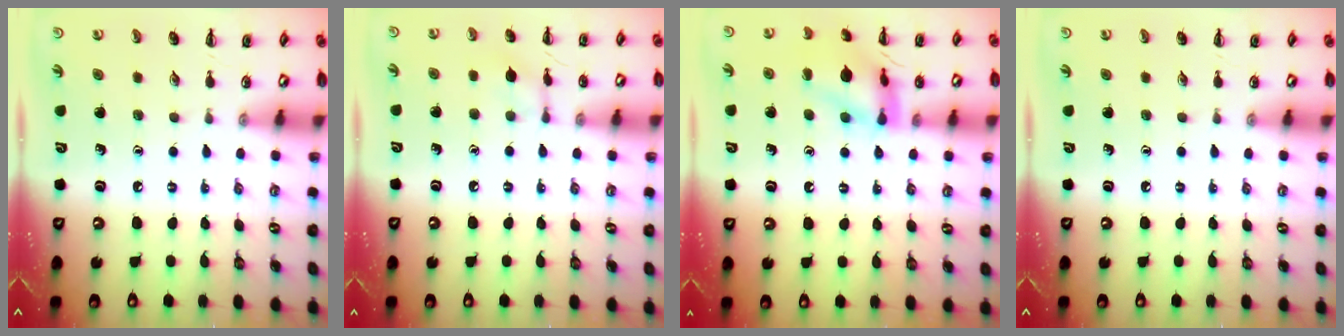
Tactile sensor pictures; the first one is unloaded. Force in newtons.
{"total": 6.2, "press": 6.0, "slide": 1.6}
{"total": 12.8, "press": 12.8, "slide": 0.6}
{"total": 0.0}